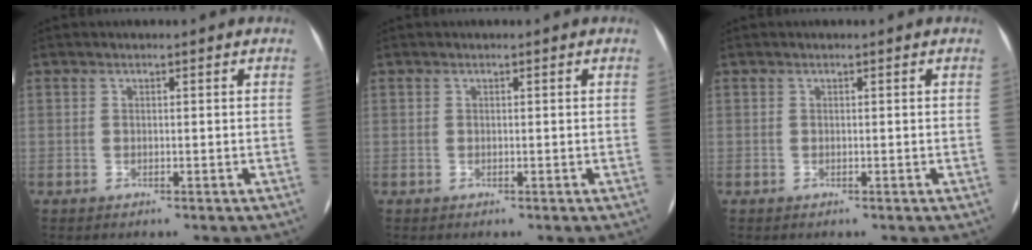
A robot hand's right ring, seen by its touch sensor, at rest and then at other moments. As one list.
[{"total": 0.0}, {"total": 0.0}]